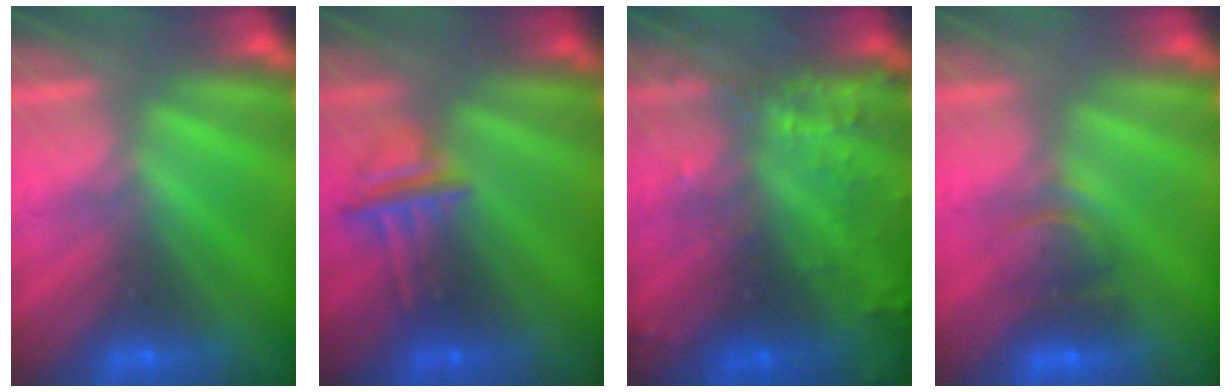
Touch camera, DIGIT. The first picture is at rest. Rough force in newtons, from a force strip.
{"total": 2.8}
{"total": 8.6}
{"total": 2.3}